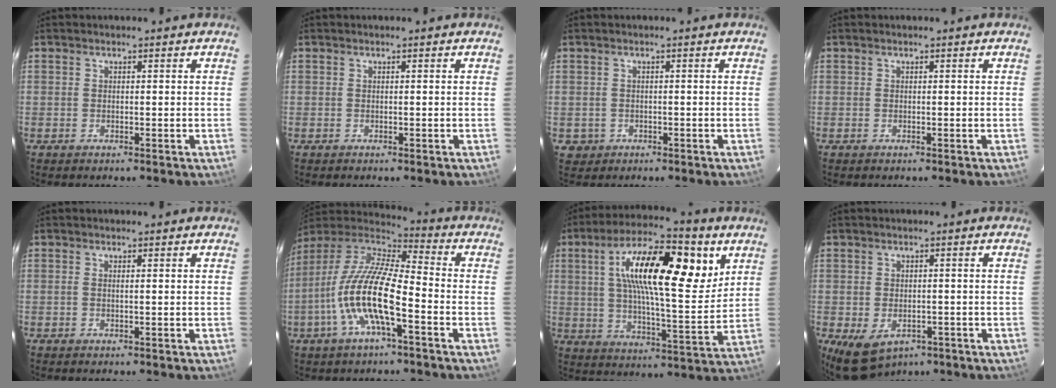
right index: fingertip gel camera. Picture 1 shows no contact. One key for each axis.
{"total": 0.0}
{"total": 2.7, "fx": -0.5, "fy": 2.6, "fz": 0.4, "tx": -0.011, "ty": 0.002, "tz": 0.002}
{"total": 0.0}
{"total": 0.5, "fx": 0.0, "fy": -0.2, "fz": 0.5, "tx": -0.008, "ty": 0.000, "tz": -0.002}
{"total": 16.4, "fx": -5.5, "fy": 4.0, "fz": 14.9, "tx": -0.289, "ty": -0.009, "tz": -0.113}
{"total": 21.4, "fx": 7.9, "fy": 6.5, "fz": 18.7, "tx": -0.314, "ty": 0.017, "tz": 0.117}
{"total": 7.3, "fx": -3.4, "fy": 5.0, "fz": 4.2, "tx": -0.084, "ty": -0.024, "tz": -0.039}